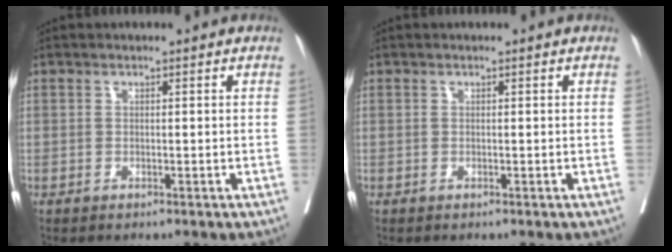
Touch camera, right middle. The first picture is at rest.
{"total": 0.0}